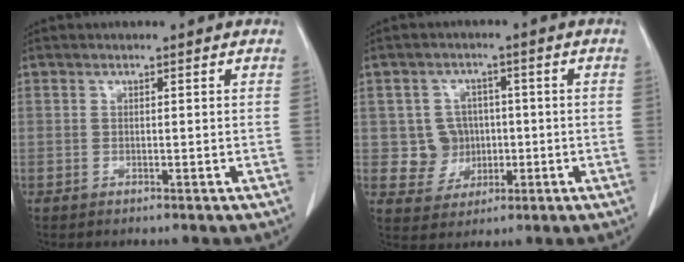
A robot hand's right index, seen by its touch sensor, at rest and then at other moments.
{"total": 5.8, "force": [-0.1, 5.7, 1.2], "torque": [-0.015, 0.015, 0.005]}